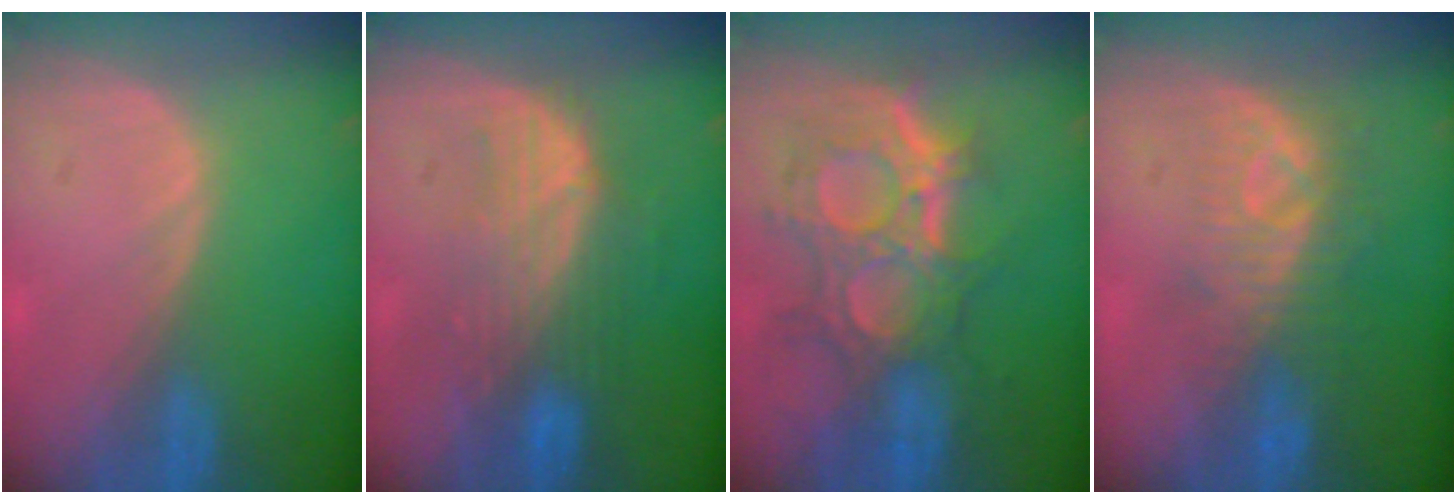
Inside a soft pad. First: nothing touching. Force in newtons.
{"total": 7.3, "press": 7.3, "slide": 0.6}
{"total": 11.3, "press": 10.4, "slide": 4.5}
{"total": 8.1, "press": 7.5, "slide": 3.2}